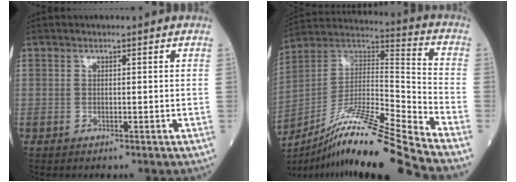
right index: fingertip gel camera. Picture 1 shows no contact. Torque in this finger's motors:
{"motor_torque": [-0.01, -0.31, 0.57, 0.09]}